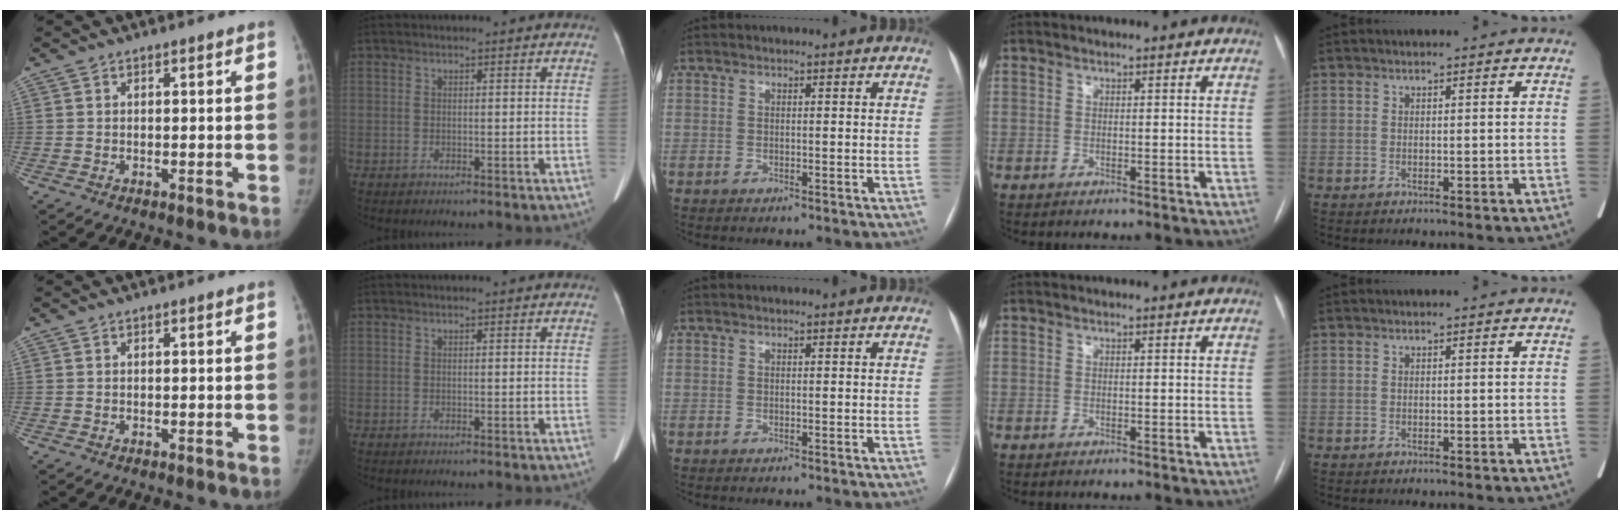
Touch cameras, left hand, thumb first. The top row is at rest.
{}